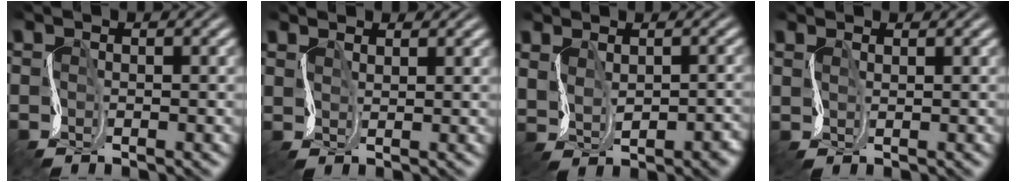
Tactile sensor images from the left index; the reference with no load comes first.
{"total": 1.8, "force": [1.8, 0.4, -0.3], "torque": [0.001, 0.003, 0.037]}
{"total": 3.4, "force": [0.4, 2.5, 2.3], "torque": [-0.037, -0.014, 0.024]}
{"total": 1.1, "force": [1.0, 0.2, -0.1], "torque": [-0.001, 0.001, 0.026]}